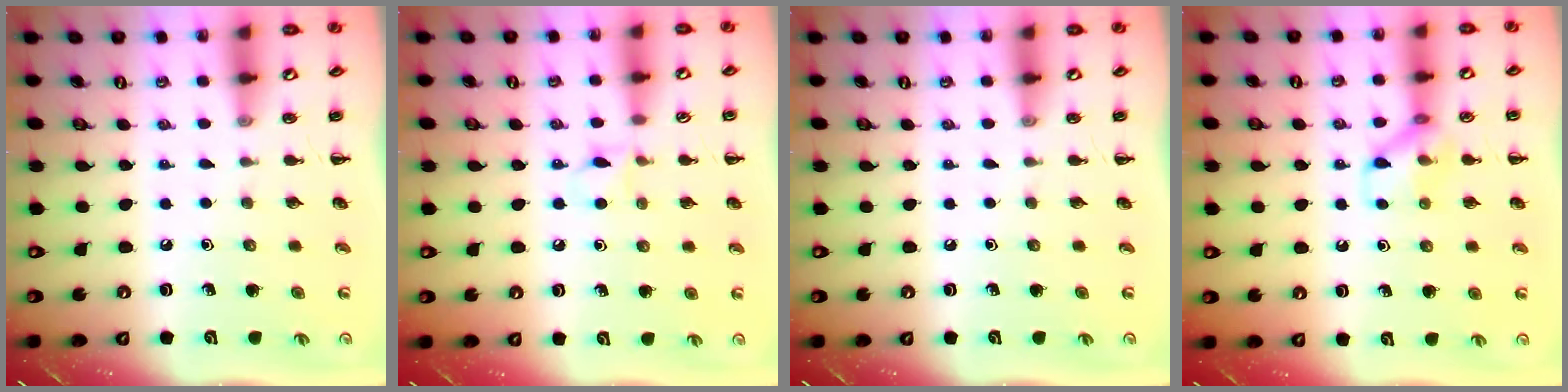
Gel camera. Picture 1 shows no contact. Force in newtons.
{"total": 4.5, "press": 4.3, "slide": 1.5}
{"total": 0.0}
{"total": 8.2, "press": 8.2, "slide": 0.4}